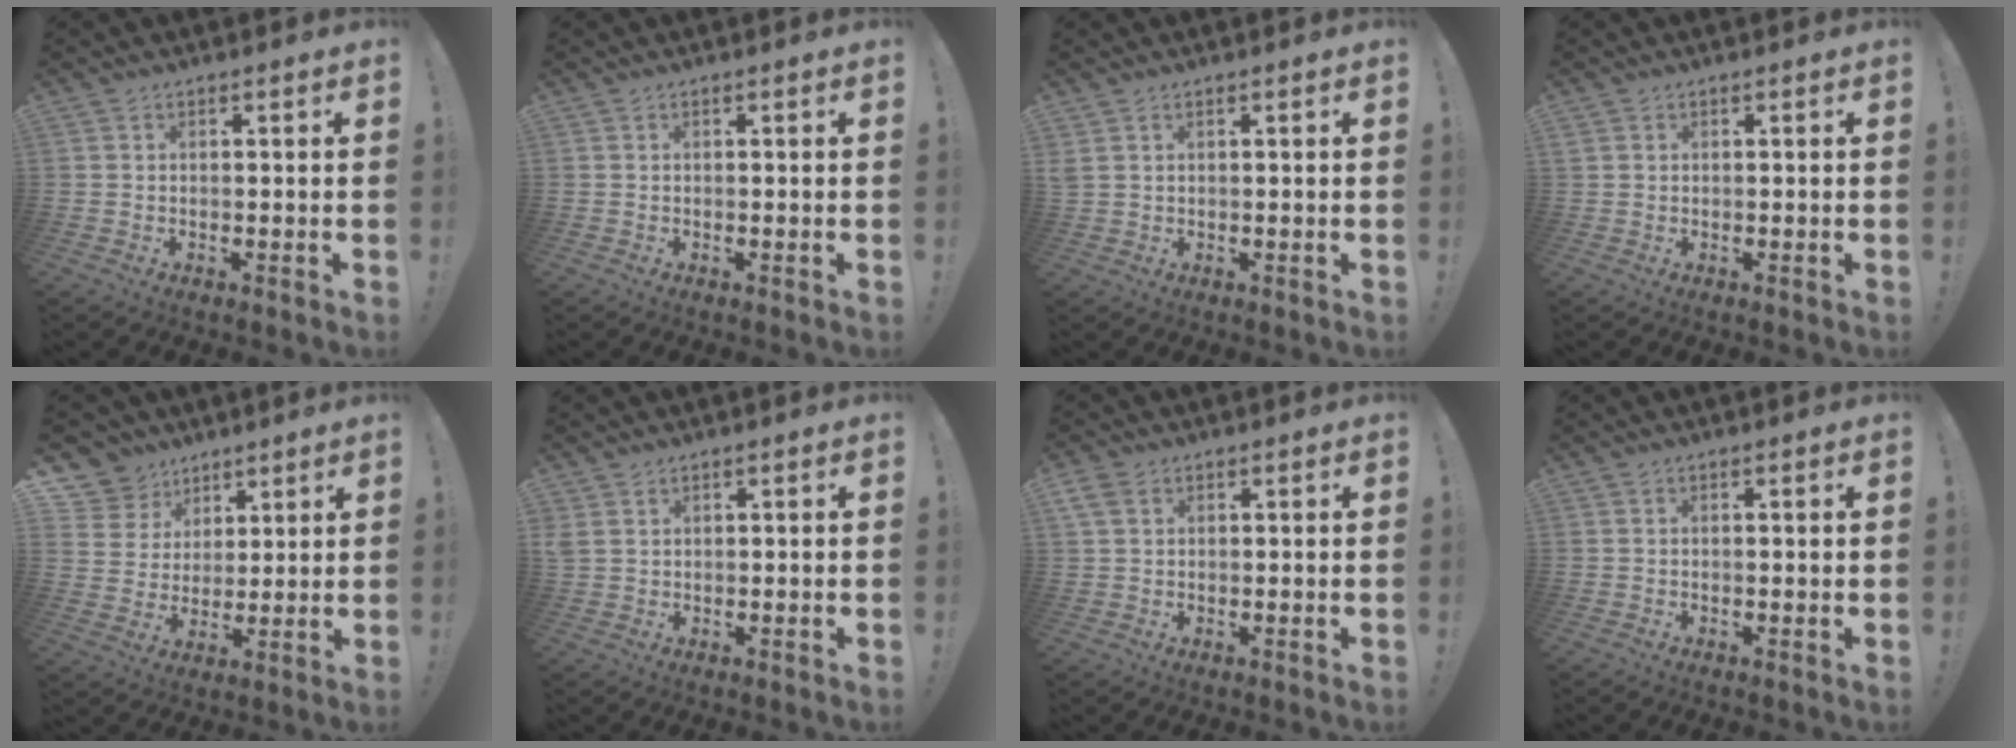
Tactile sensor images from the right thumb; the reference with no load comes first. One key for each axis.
{"total": 0.0}
{"total": 1.9, "fx": 0.9, "fy": 1.2, "fz": 1.2, "tx": -0.031, "ty": 0.005, "tz": 0.020}
{"total": 0.6, "fx": 0.3, "fy": 0.5, "fz": 0.2, "tx": -0.013, "ty": 0.006, "tz": 0.007}
{"total": 9.8, "fx": 6.0, "fy": 7.6, "fz": 1.7, "tx": -0.025, "ty": -0.047, "tz": 0.122}
{"total": 2.5, "fx": 1.4, "fy": 1.7, "fz": 1.2, "tx": -0.030, "ty": 0.001, "tz": 0.030}
{"total": 3.9, "fx": 2.0, "fy": 2.5, "fz": 2.2, "tx": -0.039, "ty": 0.000, "tz": 0.040}
{"total": 0.7, "fx": 0.5, "fy": -0.1, "fz": 0.5, "tx": -0.002, "ty": -0.002, "tz": 0.007}